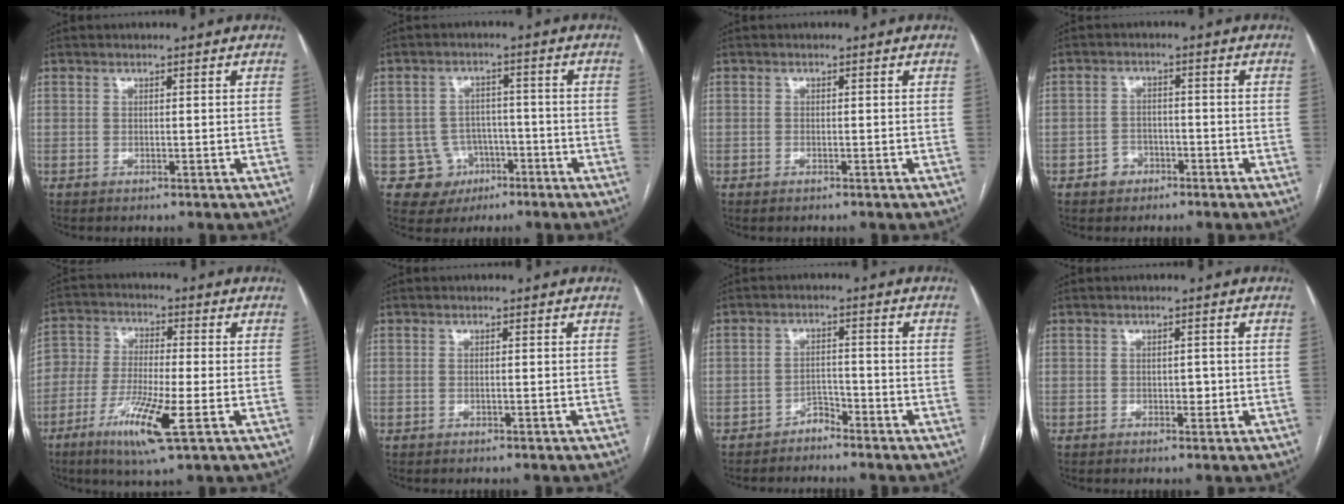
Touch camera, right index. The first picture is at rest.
{"total": 6.2, "force": [-2.4, 5.7, 0.4], "torque": [0.002, 0.014, -0.031]}
{"total": 0.6, "force": [-0.4, 0.2, 0.3], "torque": [-0.007, -0.001, -0.006]}
{"total": 3.1, "force": [-1.9, 2.3, 0.8], "torque": [-0.009, 0.010, -0.031]}
{"total": 10.7, "force": [-4.7, 1.6, 9.4], "torque": [-0.188, -0.012, -0.087]}
{"total": 0.0}
{"total": 2.3, "force": [-2.1, 0.8, 0.4], "torque": [-0.001, 0.003, -0.038]}
{"total": 1.4, "force": [-0.2, 0.9, 1.0], "torque": [-0.012, 0.001, -0.001]}